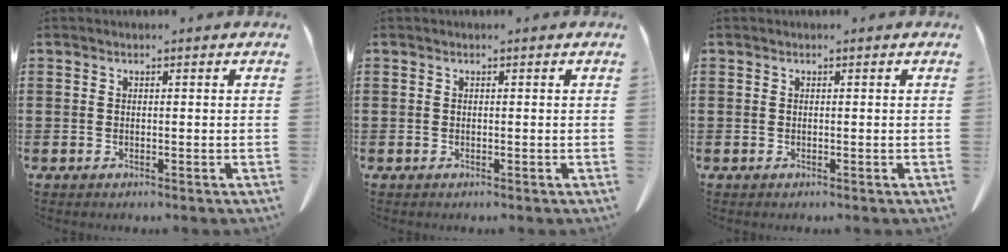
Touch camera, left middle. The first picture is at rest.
{"total": 0.0}
{"total": 0.0}